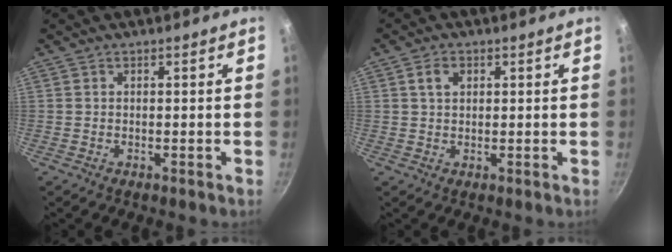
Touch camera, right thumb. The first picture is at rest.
{"total": 1.3, "force": [0.5, 0.9, 0.8], "torque": [-0.012, 0.004, 0.008]}